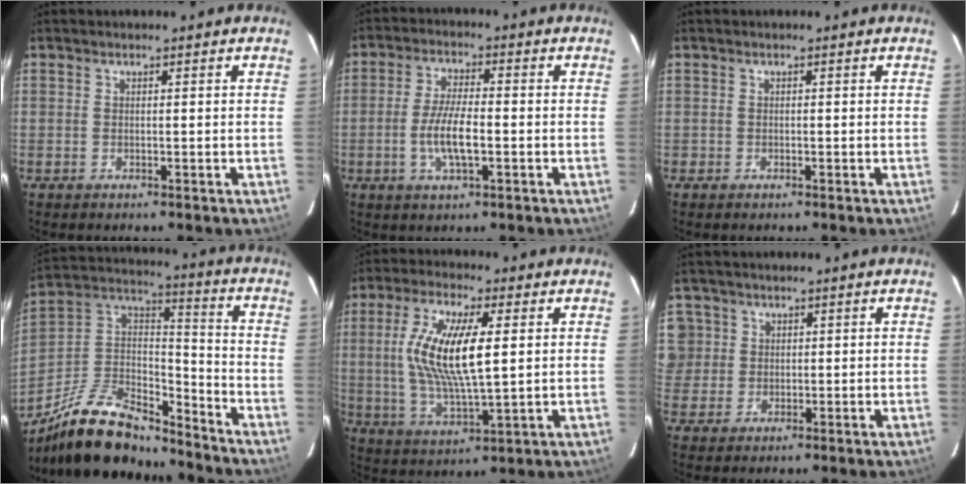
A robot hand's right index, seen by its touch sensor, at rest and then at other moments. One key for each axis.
{"total": 7.4, "fx": -1.8, "fy": 2.0, "fz": 6.8, "tx": -0.137, "ty": -0.002, "tz": -0.035}
{"total": 0.9, "fx": -0.5, "fy": 0.8, "fz": -0.1, "tx": -0.001, "ty": 0.003, "tz": -0.008}
{"total": 20.4, "fx": -16.0, "fy": 7.3, "fz": 10.4, "tx": -0.224, "ty": 0.010, "tz": -0.277}
{"total": 14.7, "fx": 2.2, "fy": 4.4, "fz": 13.9, "tx": -0.268, "ty": 0.001, "tz": 0.044}
{"total": 6.2, "fx": 1.6, "fy": 6.0, "fz": 0.9, "tx": -0.010, "ty": 0.025, "tz": 0.032}